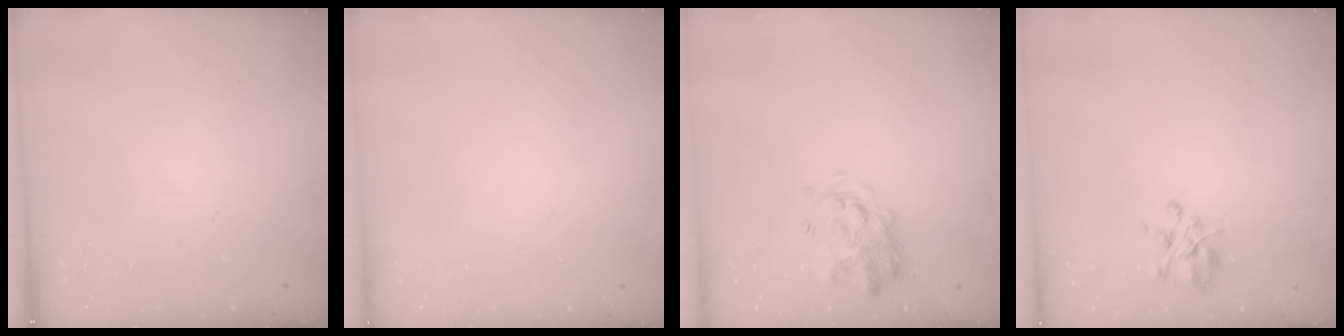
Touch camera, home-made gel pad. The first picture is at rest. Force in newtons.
{"total": 1.6, "press": 1.6, "slide": 0.1}
{"total": 3.4, "press": 3.3, "slide": 0.7}
{"total": 4.5, "press": 4.4, "slide": 0.9}